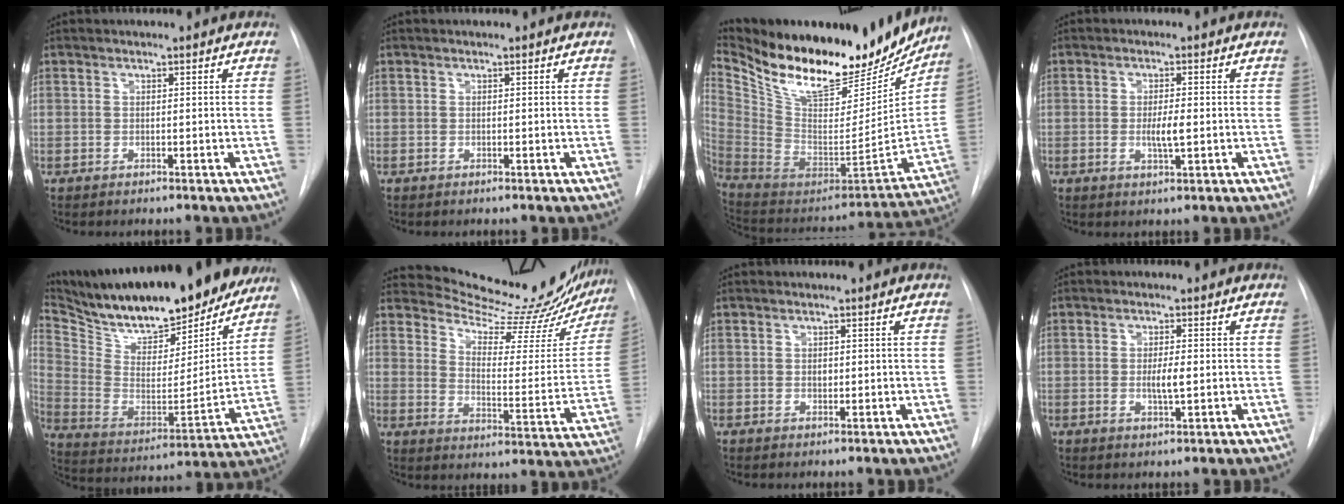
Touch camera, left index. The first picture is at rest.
{"total": 0.0}
{"total": 28.7, "force": [22.6, 10.3, 14.5], "torque": [-0.255, -0.011, 0.352]}
{"total": 3.1, "force": [-0.3, 0.5, 3.1], "torque": [-0.057, -0.004, -0.003]}
{"total": 28.6, "force": [24.1, 8.1, 13.1], "torque": [-0.238, -0.018, 0.357]}
{"total": 22.1, "force": [21.2, 3.5, 5.2], "torque": [-0.072, -0.094, 0.266]}
{"total": 0.7, "force": [0.2, 0.5, 0.4], "torque": [-0.005, -0.001, 0.003]}
{"total": 2.8, "force": [-0.2, 0.5, 2.8], "torque": [-0.053, -0.004, -0.002]}